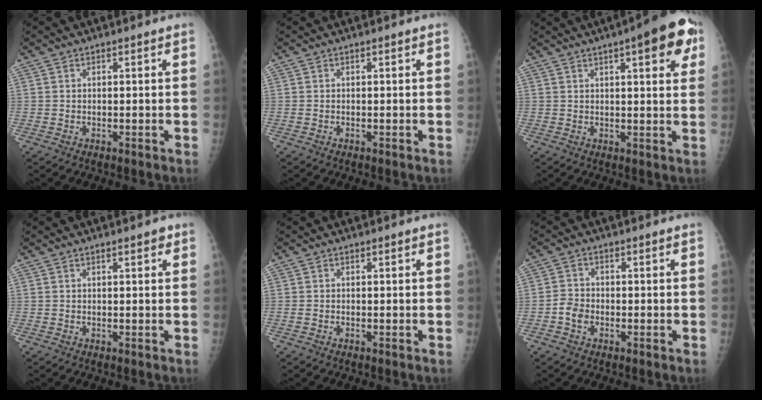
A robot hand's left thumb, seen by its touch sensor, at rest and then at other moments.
{"total": 0.0}
{"total": 10.3, "force": [4.7, 2.9, 8.7], "torque": [-0.085, -0.005, 0.051]}
{"total": 1.3, "force": [0.8, 0.4, 1.0], "torque": [-0.011, 0.000, 0.007]}
{"total": 0.0}
{"total": 3.1, "force": [-1.3, 2.4, 1.4], "torque": [-0.017, 0.007, -0.028]}